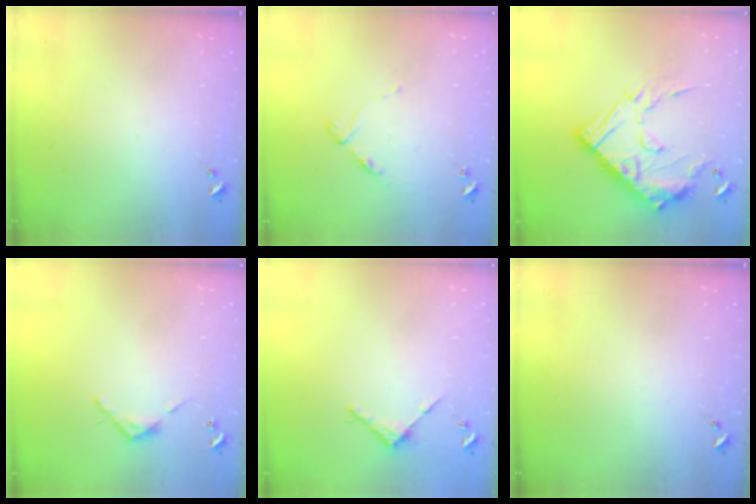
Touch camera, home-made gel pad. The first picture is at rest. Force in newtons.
{"total": 5.2, "press": 5.1, "slide": 0.7}
{"total": 21.0, "press": 21.0, "slide": 1.6}
{"total": 3.7, "press": 3.7, "slide": 0.2}
{"total": 2.9, "press": 2.8, "slide": 0.2}
{"total": 0.0}